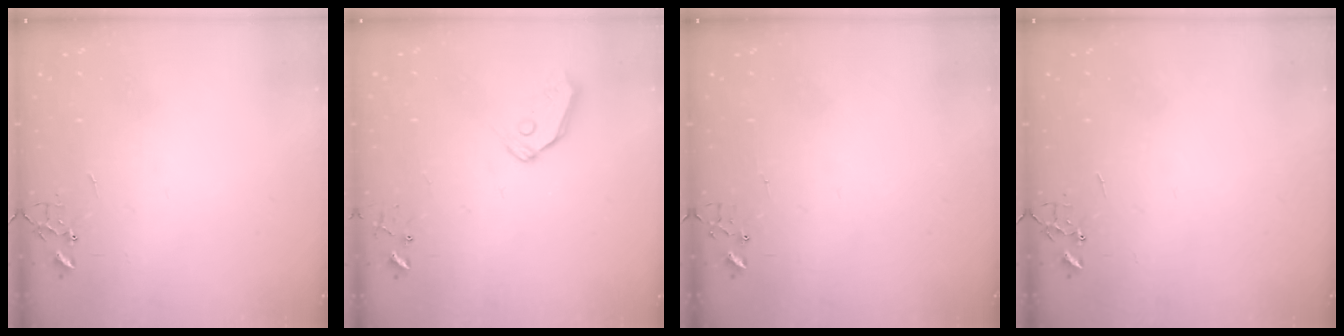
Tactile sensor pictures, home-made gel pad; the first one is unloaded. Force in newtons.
{"total": 7.3, "press": 7.2, "slide": 0.8}
{"total": 3.6, "press": 3.6, "slide": 0.4}
{"total": 0.0}